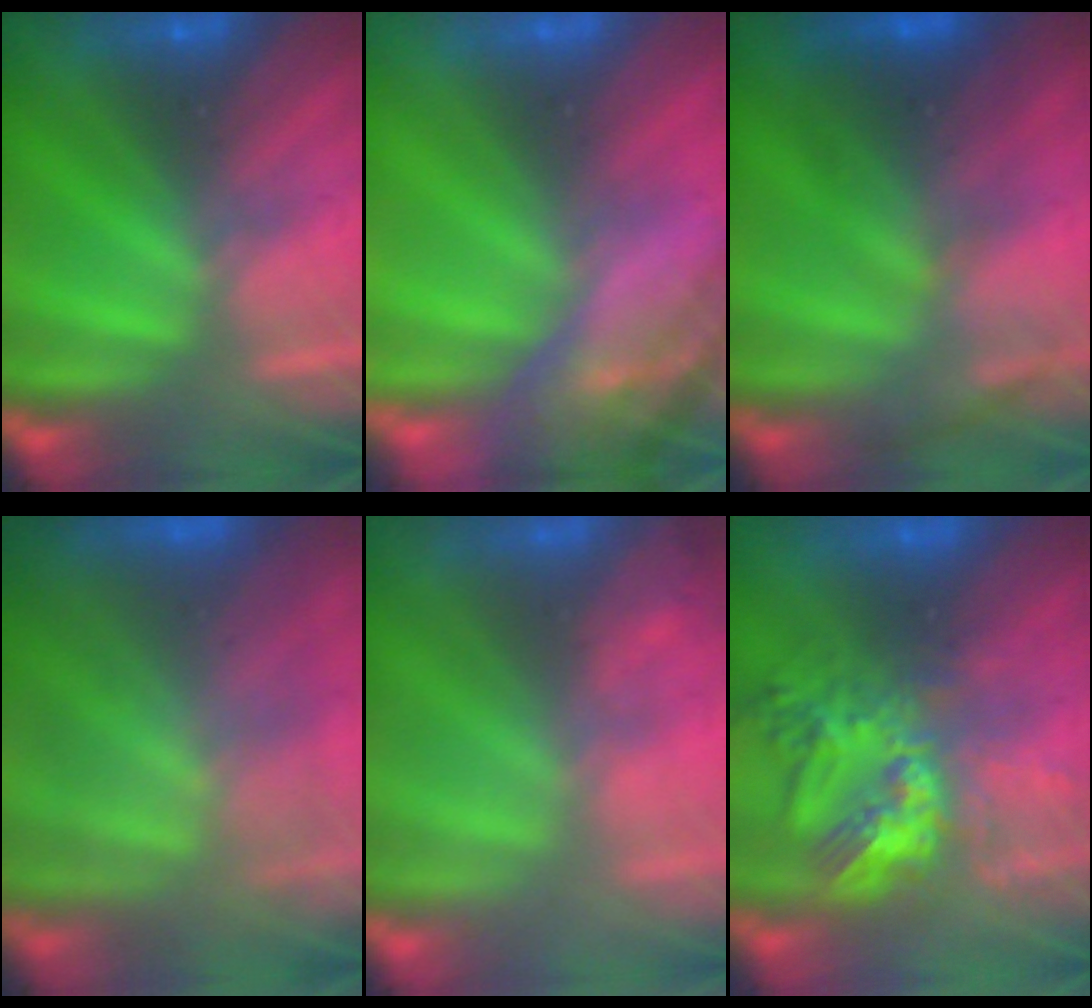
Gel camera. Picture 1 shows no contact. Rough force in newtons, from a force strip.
{"total": 7.4}
{"total": 2.6}
{"total": 9.6}
{"total": 1.1}
{"total": 5.6}